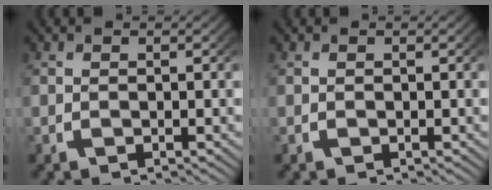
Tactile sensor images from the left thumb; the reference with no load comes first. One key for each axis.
{"total": 0.0}